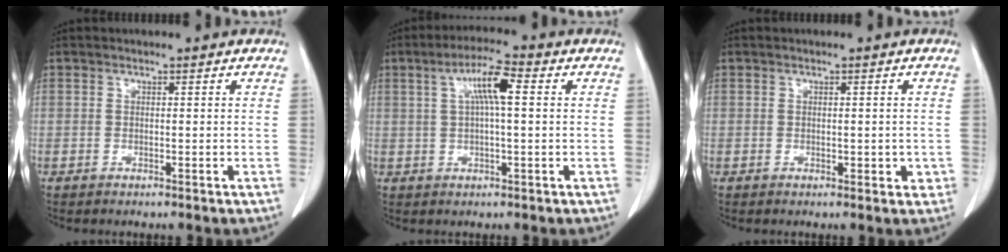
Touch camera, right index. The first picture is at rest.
{"total": 6.4, "force": [1.6, 0.8, 6.2], "torque": [-0.116, 0.017, 0.028]}
{"total": 2.1, "force": [-0.4, 1.3, 1.7], "torque": [-0.013, 0.003, 0.001]}